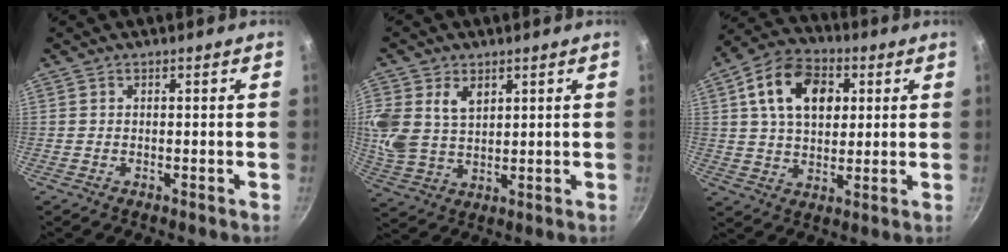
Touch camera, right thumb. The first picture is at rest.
{"total": 12.6, "force": [4.6, 9.0, 7.6], "torque": [-0.172, -0.003, 0.098]}
{"total": 14.7, "force": [4.2, 9.9, 10.0], "torque": [-0.145, 0.006, 0.060]}